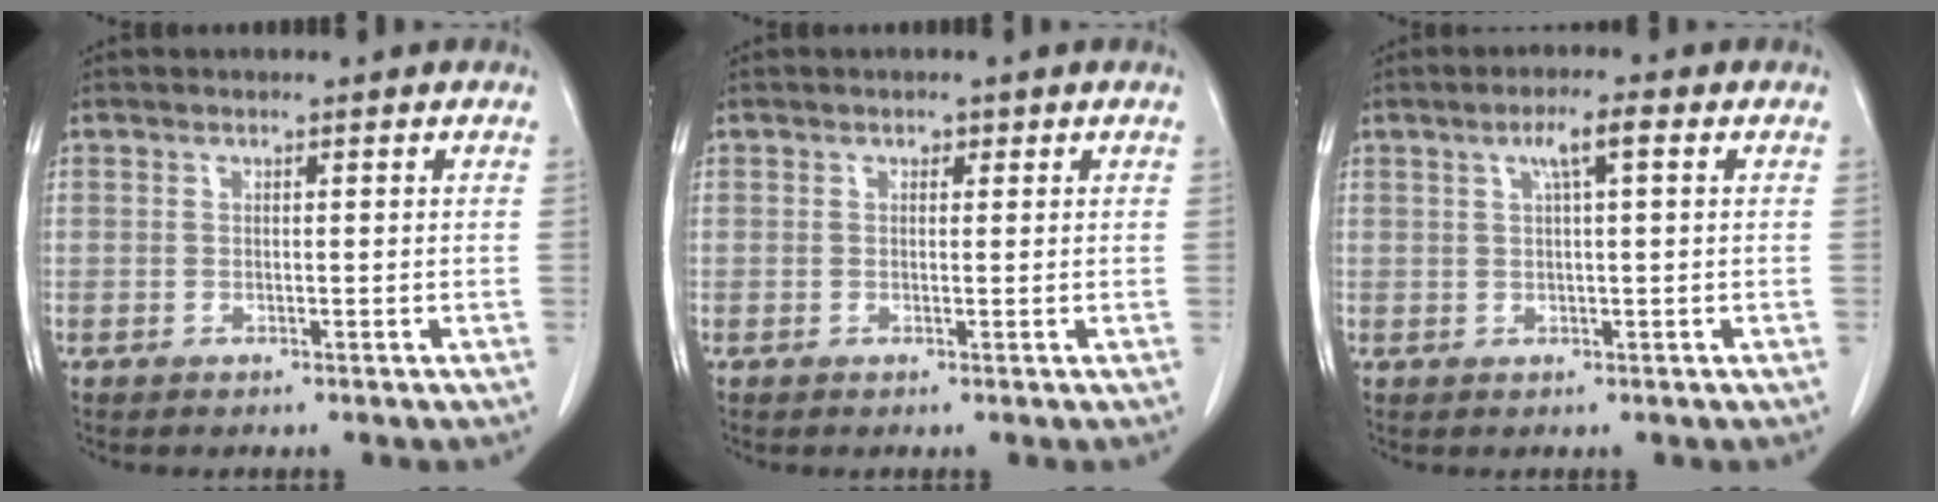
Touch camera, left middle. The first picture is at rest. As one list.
[{"total": 0.6, "force": [0.3, 0.5, 0.2], "torque": [0.000, 0.003, 0.003]}, {"total": 3.3, "force": [1.2, 0.2, 3.1], "torque": [-0.053, 0.009, 0.021]}]